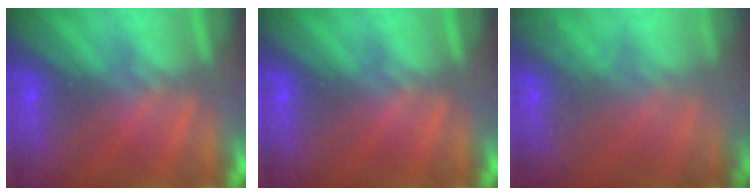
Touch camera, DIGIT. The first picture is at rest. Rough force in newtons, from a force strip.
{"total": 0.0}
{"total": 7.6}